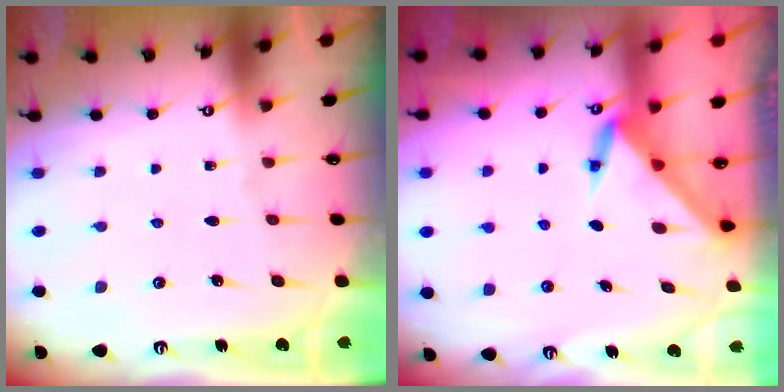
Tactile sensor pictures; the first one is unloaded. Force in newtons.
{"total": 3.4, "press": 3.4, "slide": 0.2}